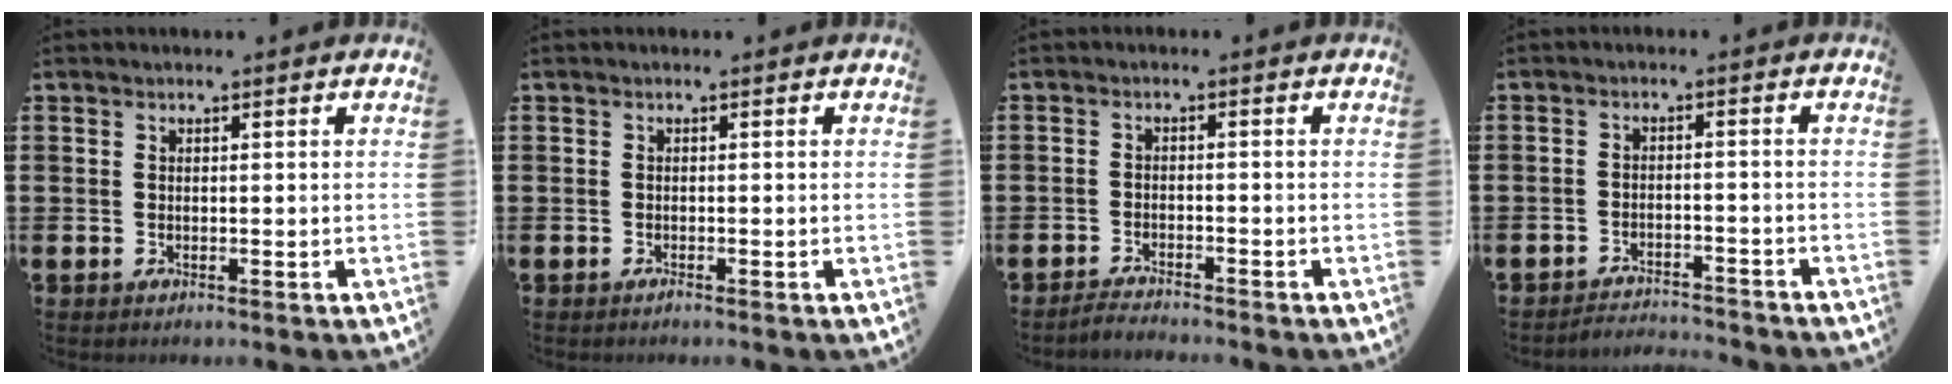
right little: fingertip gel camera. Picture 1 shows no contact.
{"total": 0.0}
{"total": 1.9, "force": [-1.9, -0.1, 0.0], "torque": [-0.004, 0.004, -0.038]}
{"total": 2.6, "force": [-2.6, -0.1, -0.2], "torque": [-0.003, 0.005, -0.056]}